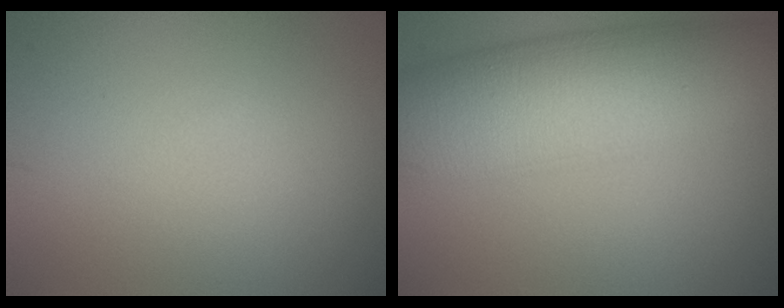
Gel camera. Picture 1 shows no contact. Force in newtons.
{"total": 11.0, "press": 11.0, "slide": 0.4}